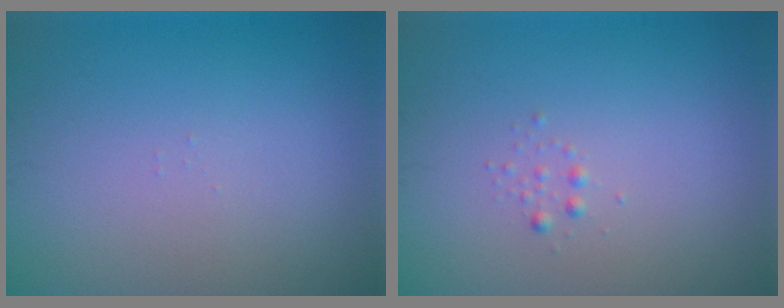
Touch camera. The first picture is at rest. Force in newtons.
{"total": 0.6, "press": 0.6, "slide": 0.0}